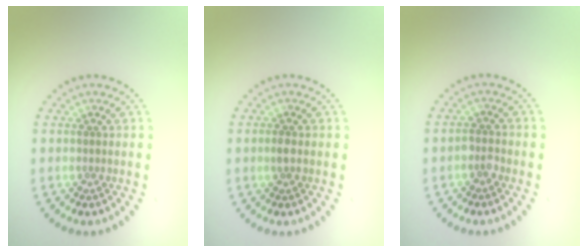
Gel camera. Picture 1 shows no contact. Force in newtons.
{"total": 0.8, "press": 0.8, "slide": 0.0}
{"total": 1.2, "press": 1.1, "slide": 0.4}